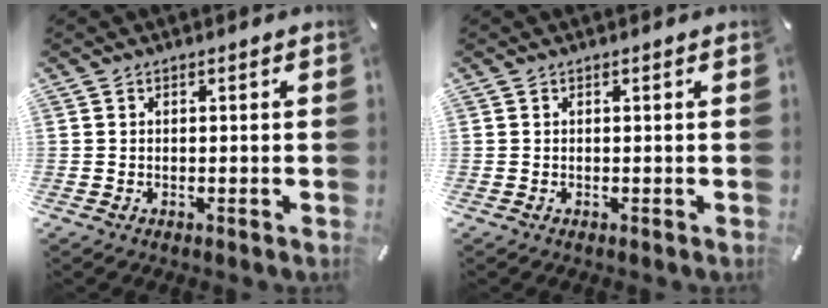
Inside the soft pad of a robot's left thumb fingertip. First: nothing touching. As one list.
[{"total": 0.0}]